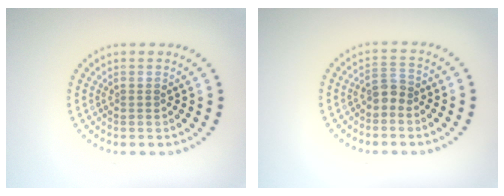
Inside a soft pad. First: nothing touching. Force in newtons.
{"total": 1.8, "press": 1.5, "slide": 1.0}